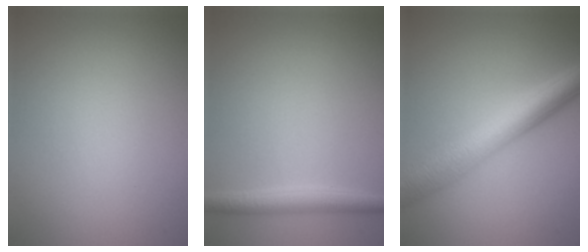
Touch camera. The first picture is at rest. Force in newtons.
{"total": 2.4, "press": 2.4, "slide": 0.1}
{"total": 6.9, "press": 6.9, "slide": 0.1}